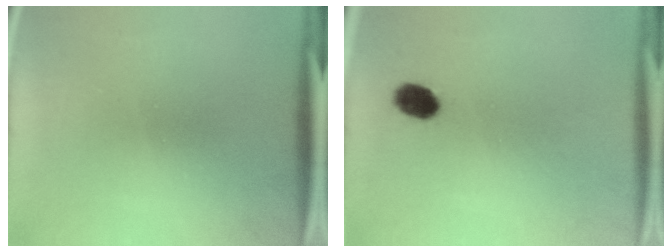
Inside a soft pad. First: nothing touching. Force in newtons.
{"total": 4.4}